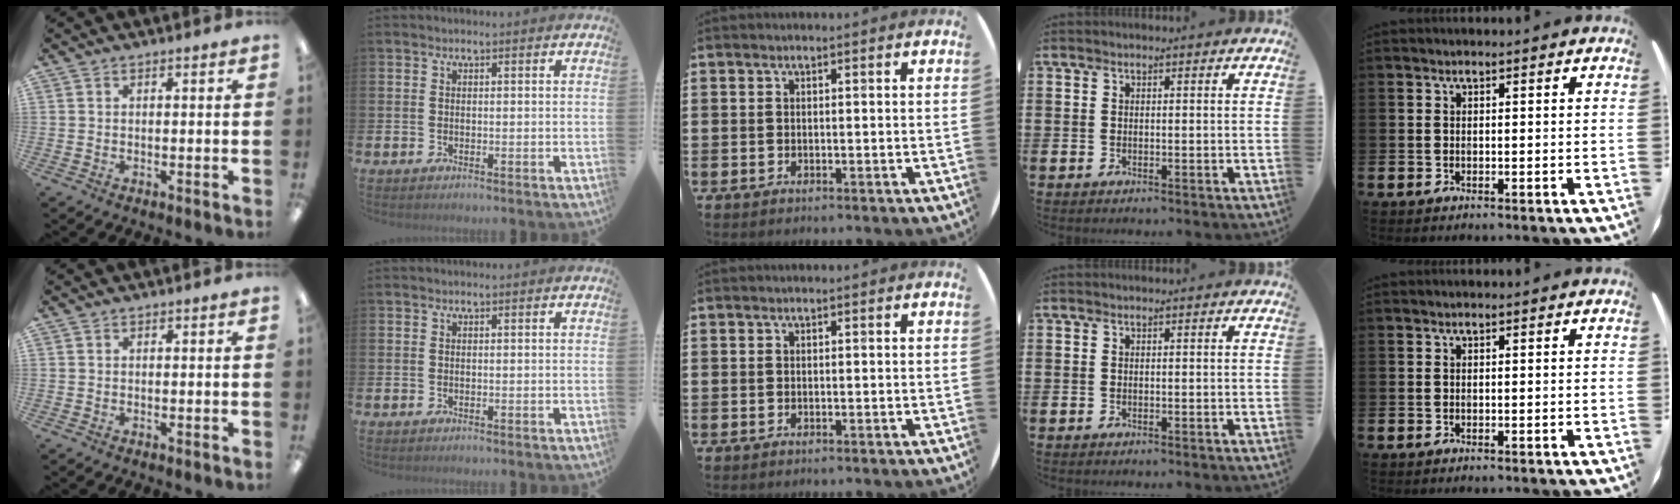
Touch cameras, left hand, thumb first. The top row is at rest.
{}